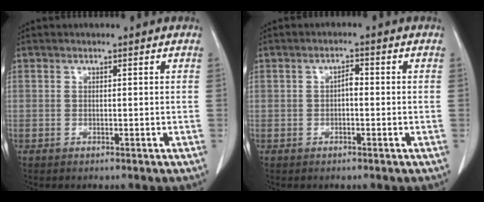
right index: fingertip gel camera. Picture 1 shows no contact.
{"total": 2.5, "force": [-0.1, 1.0, 2.3], "torque": [-0.044, 0.010, -0.001]}